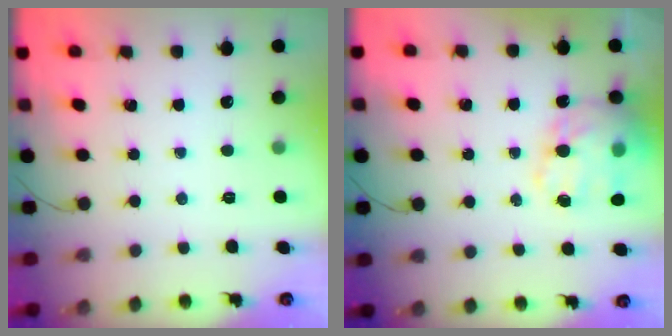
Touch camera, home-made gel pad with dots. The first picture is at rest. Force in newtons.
{"total": 19.9, "press": 19.4, "slide": 4.2}